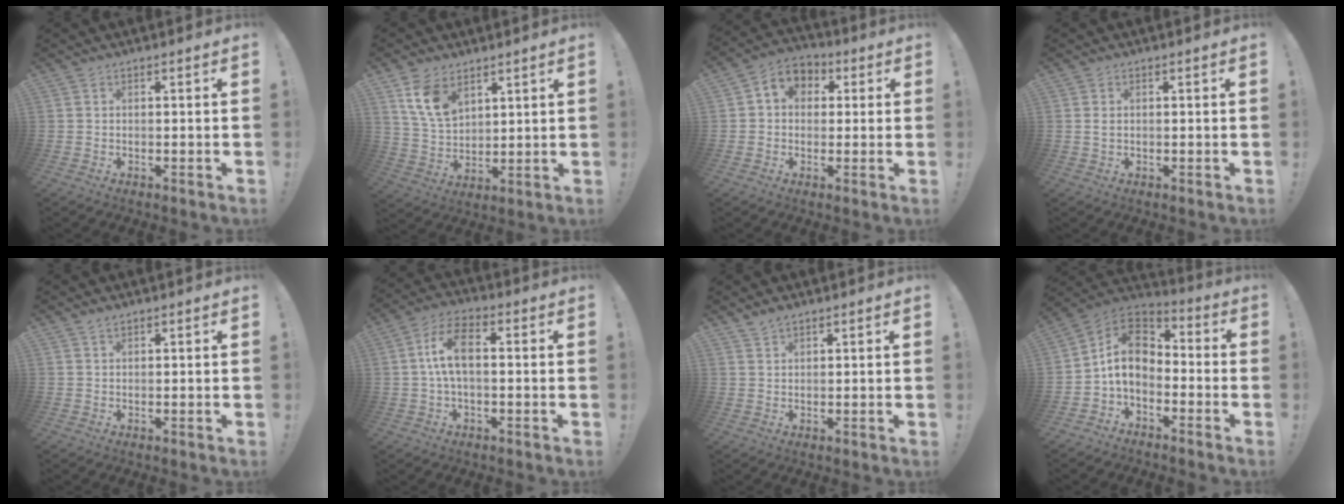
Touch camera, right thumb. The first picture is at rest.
{"total": 11.2, "force": [6.4, 7.0, 5.9], "torque": [-0.120, -0.026, 0.127]}
{"total": 6.9, "force": [1.0, 5.9, 3.5], "torque": [-0.050, 0.003, 0.024]}
{"total": 1.0, "force": [0.4, 0.5, 0.8], "torque": [-0.007, -0.001, 0.005]}
{"total": 1.4, "force": [1.1, 0.5, 0.7], "torque": [-0.008, -0.004, 0.020]}
{"total": 9.6, "force": [0.8, 4.7, 8.4], "torque": [-0.167, 0.012, 0.017]}
{"total": 2.3, "force": [2.0, 0.8, 0.8], "torque": [-0.012, -0.012, 0.037]}
{"total": 11.7, "force": [-0.1, 8.3, 8.3], "torque": [-0.144, 0.008, 0.002]}